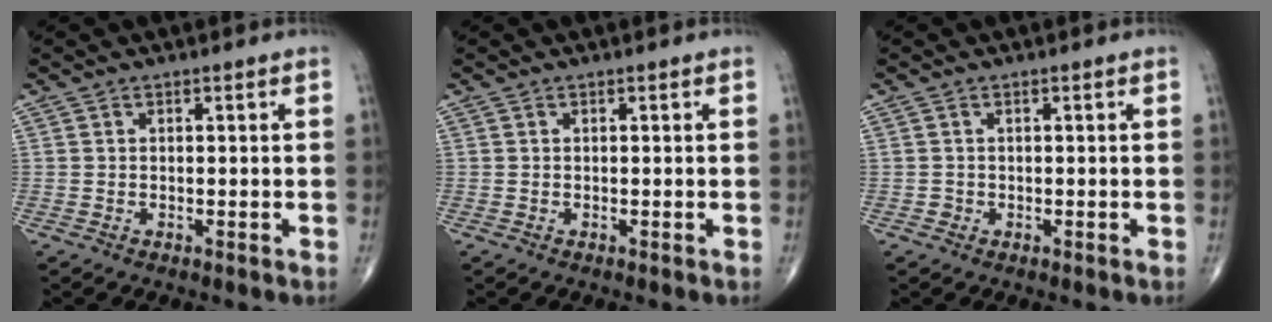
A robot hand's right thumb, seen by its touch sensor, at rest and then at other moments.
{"total": 0.0}
{"total": 0.7, "force": [-0.3, 0.6, 0.0], "torque": [0.000, 0.003, -0.005]}